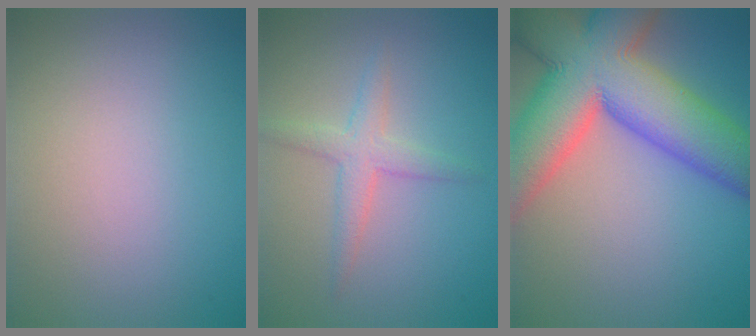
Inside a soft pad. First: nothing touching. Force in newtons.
{"total": 2.5, "press": 2.5, "slide": 0.1}
{"total": 15.6, "press": 15.6, "slide": 0.9}